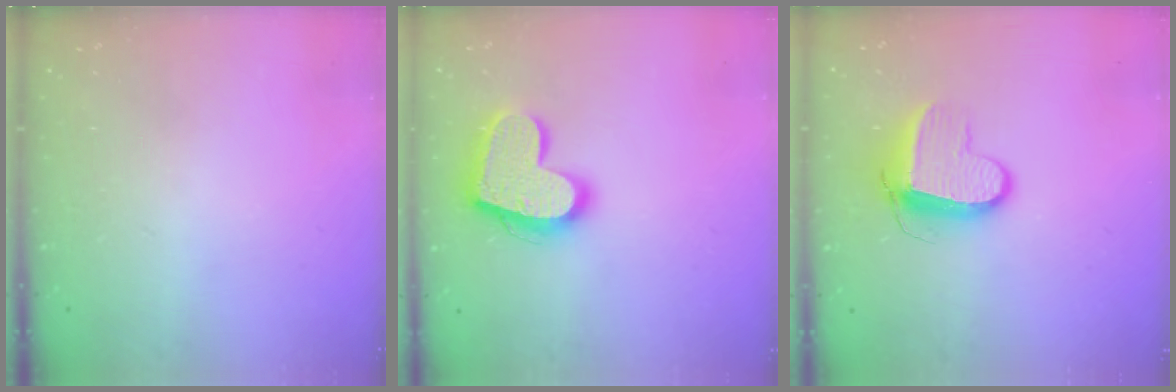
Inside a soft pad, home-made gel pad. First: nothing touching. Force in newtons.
{"total": 18.3, "press": 18.2, "slide": 1.4}
{"total": 10.3, "press": 10.3, "slide": 0.5}